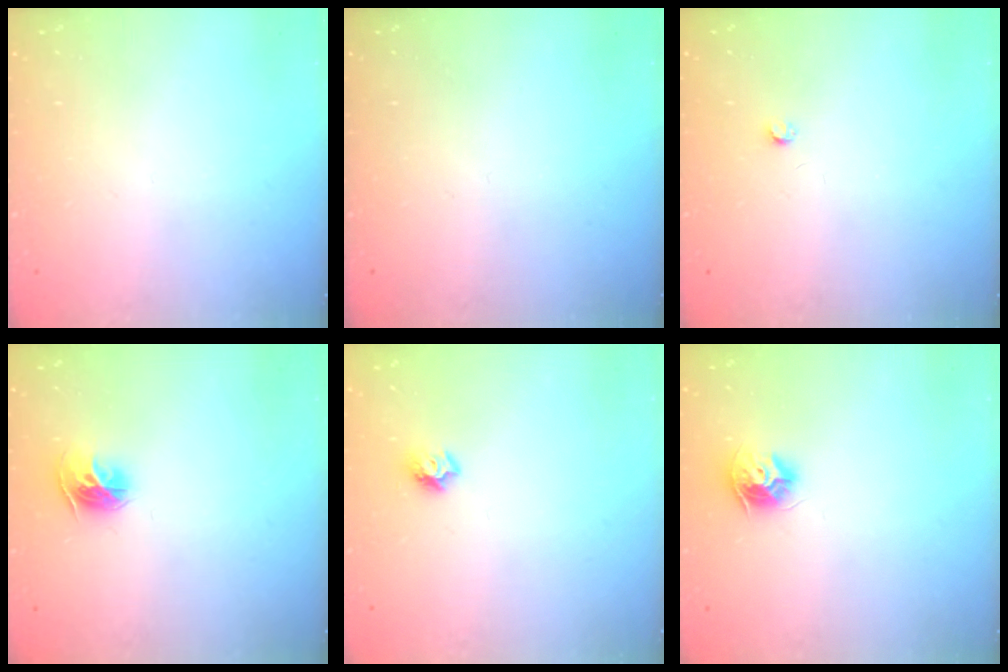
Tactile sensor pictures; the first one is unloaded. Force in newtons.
{"total": 0.0}
{"total": 2.5, "press": 2.5, "slide": 0.4}
{"total": 9.2, "press": 9.1, "slide": 0.9}
{"total": 7.0, "press": 7.0, "slide": 0.7}
{"total": 8.5, "press": 8.5, "slide": 0.4}